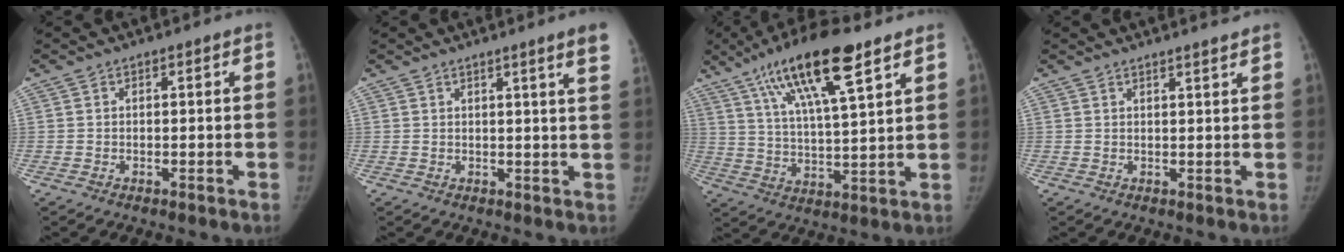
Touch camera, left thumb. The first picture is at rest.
{"total": 5.5, "force": [3.6, -0.6, 4.1], "torque": [-0.052, -0.018, 0.037]}
{"total": 17.2, "force": [9.8, 4.0, 13.6], "torque": [-0.227, -0.025, 0.178]}
{"total": 3.1, "force": [2.9, -0.2, 1.2], "torque": [-0.006, -0.007, 0.036]}